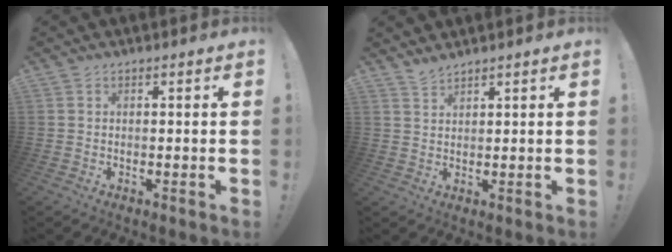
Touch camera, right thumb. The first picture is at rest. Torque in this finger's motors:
{"motor_torque": [-0.52, 0.06, -0.24, 0.21, -0.09]}